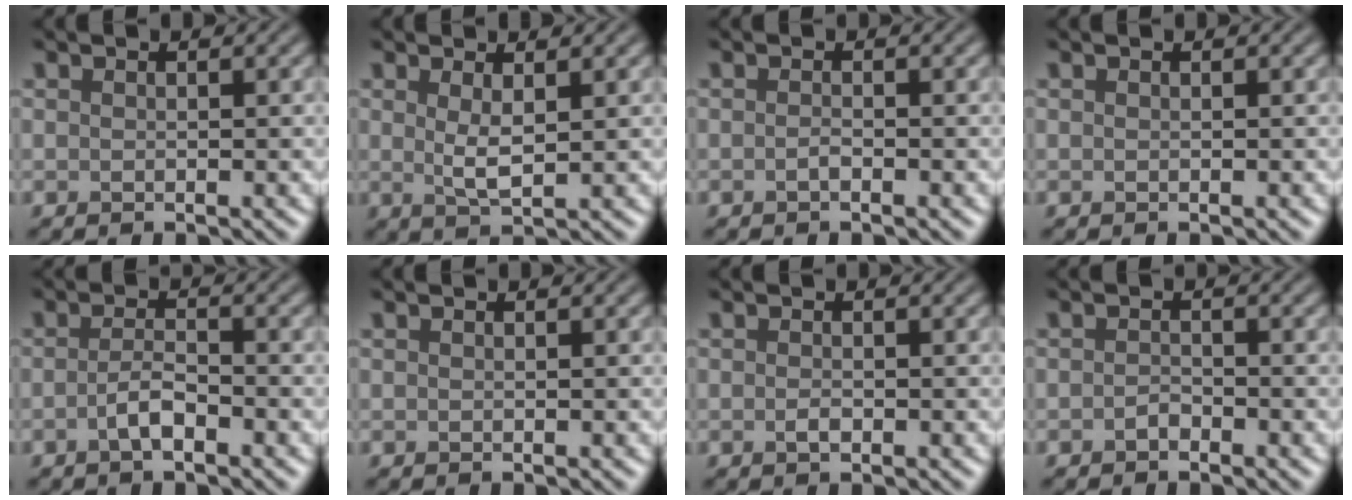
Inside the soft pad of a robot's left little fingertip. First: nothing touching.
{"total": 2.1, "force": [0.8, 0.5, 1.9], "torque": [-0.038, -0.005, 0.017]}
{"total": 0.6, "force": [-0.3, 0.1, 0.5], "torque": [-0.011, 0.001, -0.006]}
{"total": 0.0}
{"total": 2.0, "force": [-1.0, 0.6, 1.7], "torque": [-0.034, 0.004, -0.022]}
{"total": 0.0}
{"total": 0.8, "force": [-0.3, 0.4, 0.6], "torque": [-0.014, -0.001, -0.006]}
{"total": 0.8, "force": [-0.6, 0.4, 0.4], "torque": [-0.009, 0.000, -0.013]}